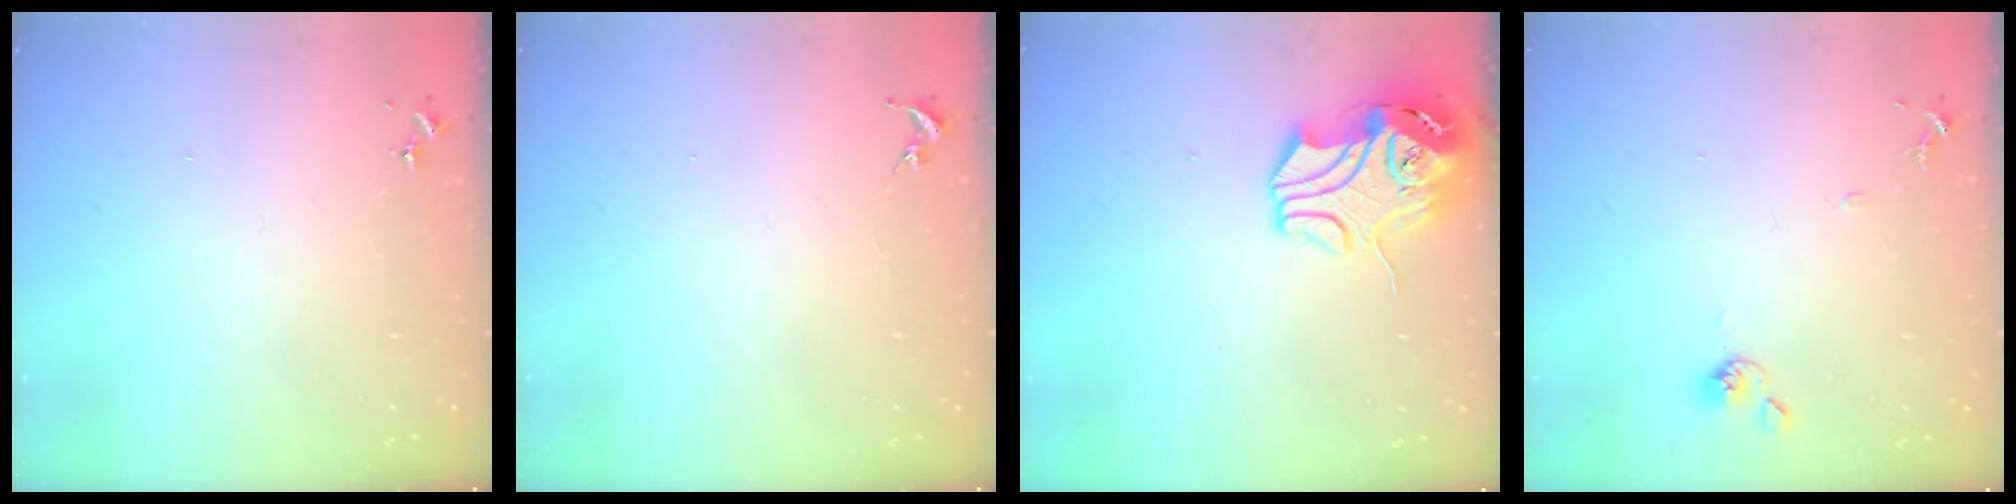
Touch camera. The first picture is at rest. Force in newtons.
{"total": 0.0}
{"total": 12.7, "press": 12.5, "slide": 1.8}
{"total": 7.8, "press": 7.8, "slide": 0.7}